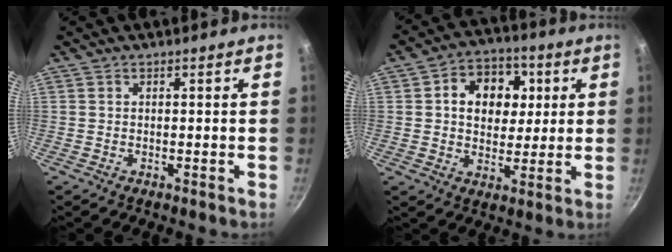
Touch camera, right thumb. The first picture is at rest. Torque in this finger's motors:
{"motor_torque": [0.03, 0.21, 0.12, 0.18, 0.04]}